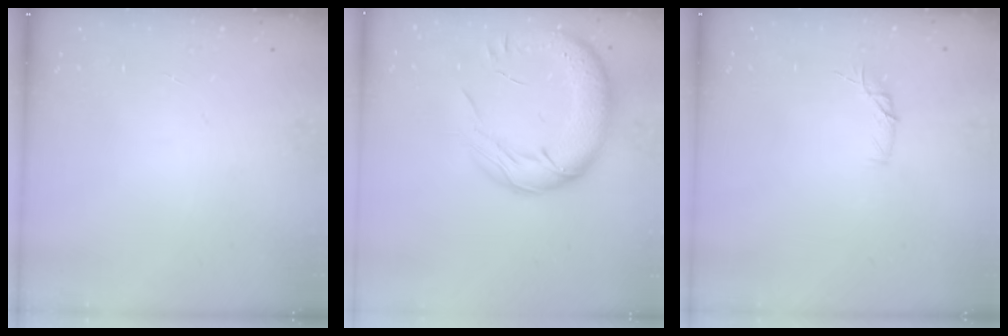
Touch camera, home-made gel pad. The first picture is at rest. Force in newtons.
{"total": 18.1, "press": 17.6, "slide": 4.2}
{"total": 6.7, "press": 6.7, "slide": 0.6}